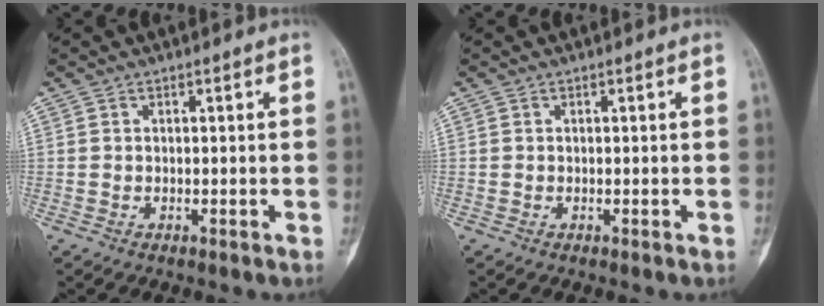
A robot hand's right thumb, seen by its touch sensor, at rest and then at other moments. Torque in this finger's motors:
{"motor_torque": [-0.09, 0.10, 0.00, 0.00, 0.00]}